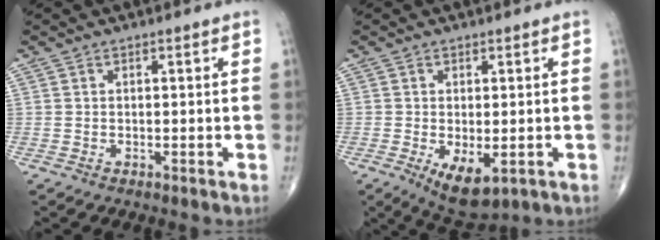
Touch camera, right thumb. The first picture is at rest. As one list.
[{"total": 7.1, "force": [-2.1, 3.4, 5.9], "torque": [-0.093, -0.016, -0.022]}]